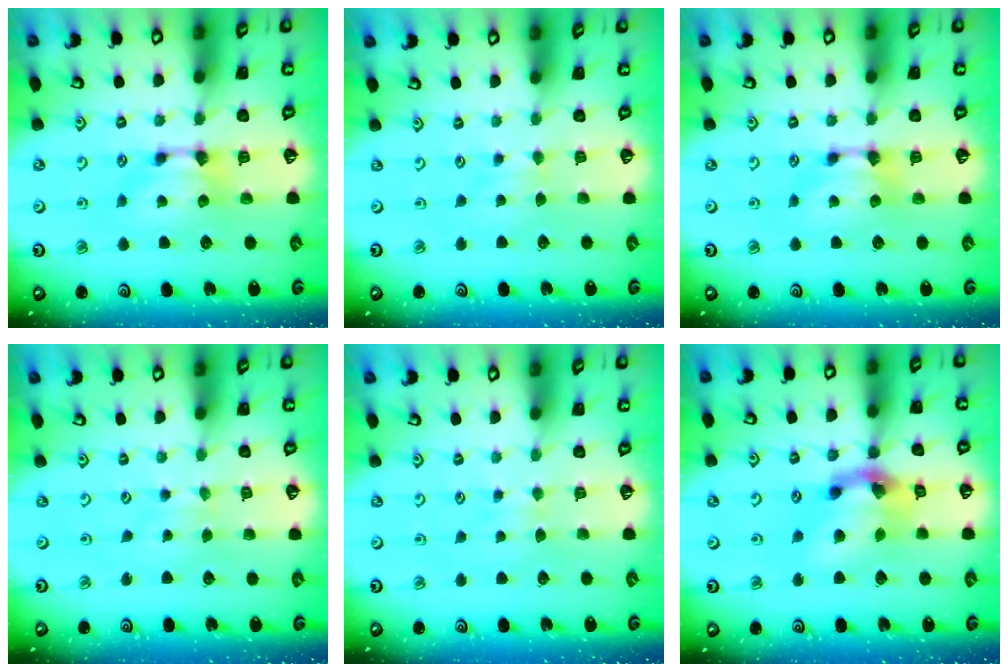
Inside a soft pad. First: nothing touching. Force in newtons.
{"total": 2.5, "press": 2.5, "slide": 0.5}
{"total": 0.0}
{"total": 2.8, "press": 2.8, "slide": 0.2}
{"total": 3.3, "press": 3.3, "slide": 0.3}
{"total": 8.3, "press": 7.9, "slide": 2.4}